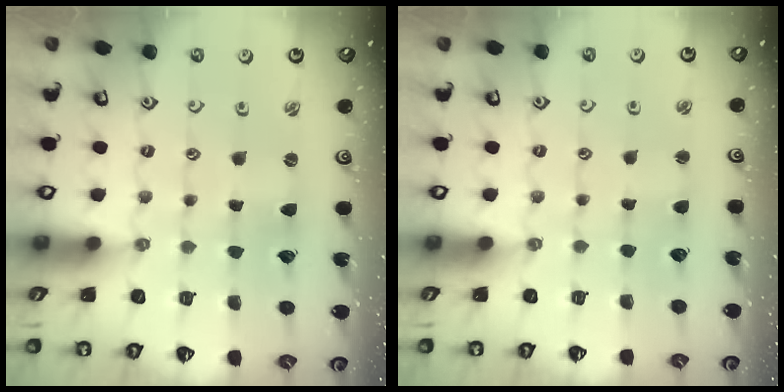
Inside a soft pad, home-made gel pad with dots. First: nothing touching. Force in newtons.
{"total": 1.2, "press": 1.2, "slide": 0.2}